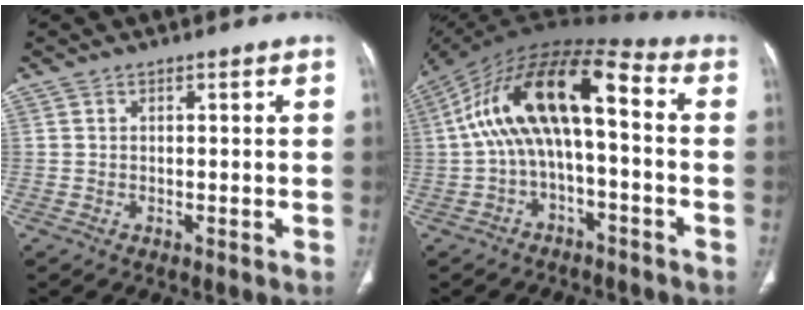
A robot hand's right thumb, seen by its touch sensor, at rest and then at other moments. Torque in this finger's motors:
{"motor_torque": [2.15, 2.18, 1.82, -0.95, 0.61]}